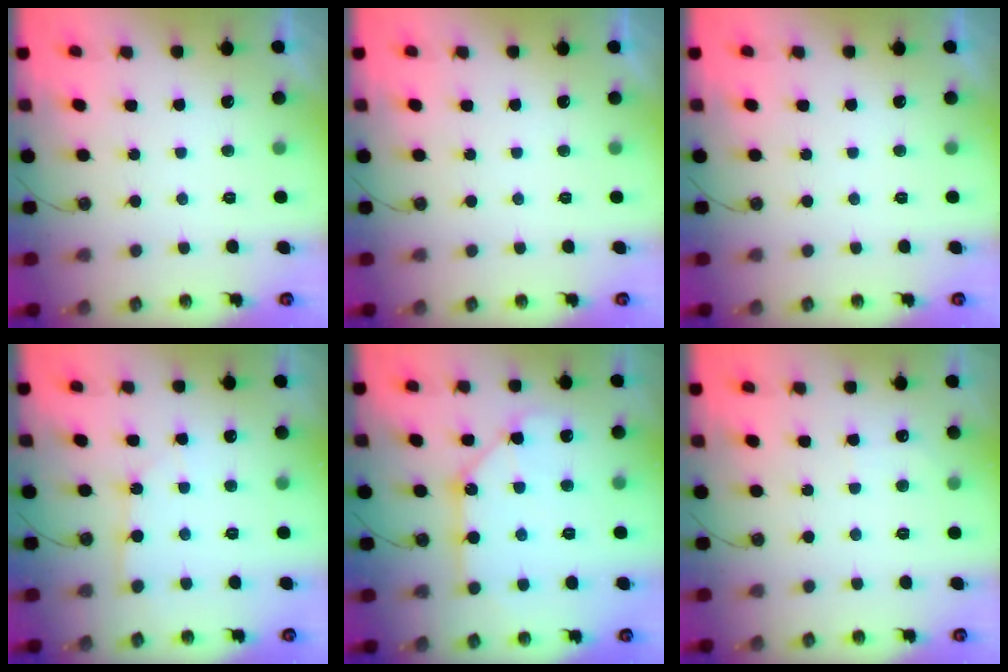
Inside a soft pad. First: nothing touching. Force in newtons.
{"total": 0.0}
{"total": 0.0}
{"total": 3.8, "press": 3.8, "slide": 0.5}
{"total": 10.4, "press": 10.3, "slide": 0.9}
{"total": 3.2, "press": 3.2, "slide": 0.5}